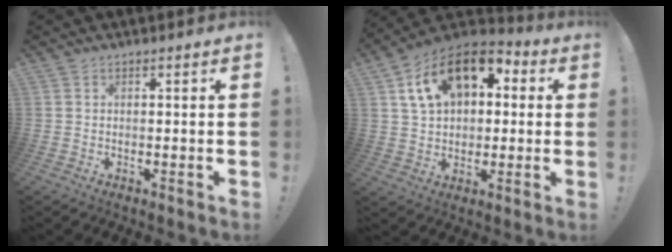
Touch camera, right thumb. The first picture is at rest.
{"total": 17.5, "force": [7.2, 11.4, 11.2], "torque": [-0.172, -0.017, 0.134]}